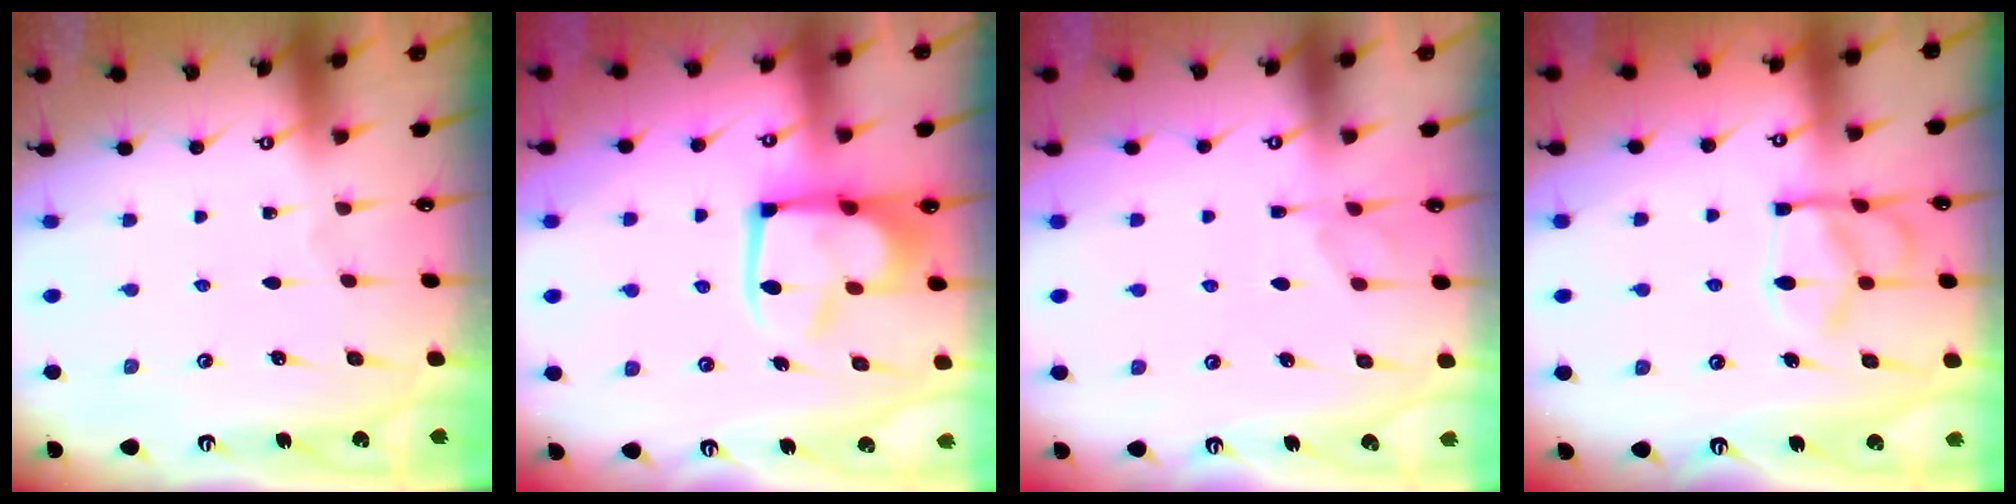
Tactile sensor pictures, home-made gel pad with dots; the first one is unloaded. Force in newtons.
{"total": 7.6, "press": 7.5, "slide": 1.2}
{"total": 1.2, "press": 0.5, "slide": 1.1}
{"total": 13.1, "press": 13.1, "slide": 1.4}